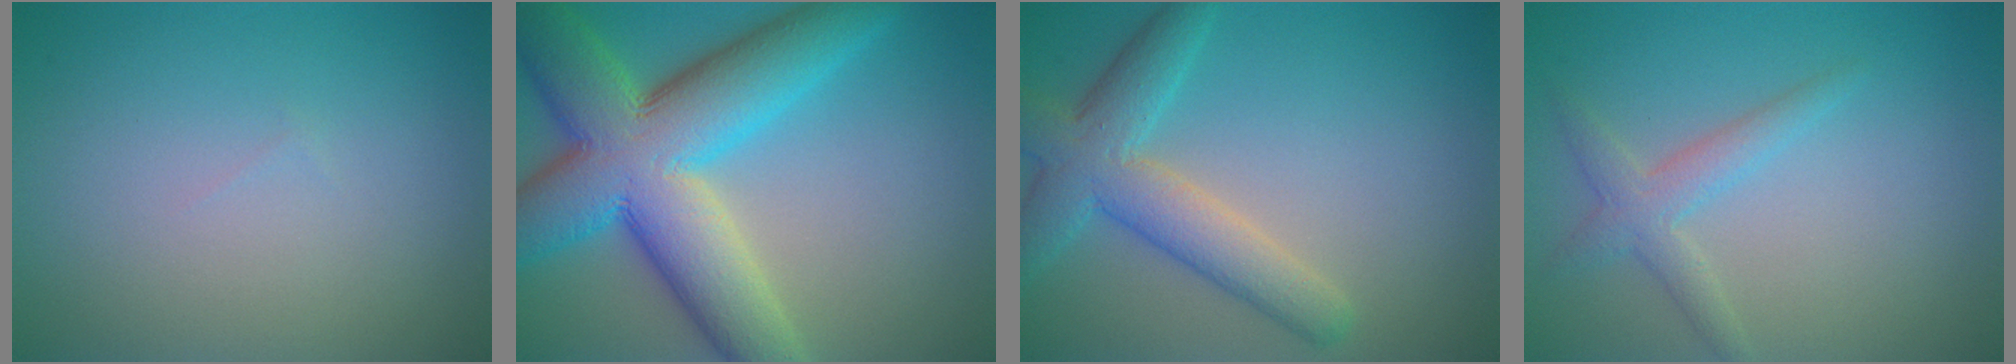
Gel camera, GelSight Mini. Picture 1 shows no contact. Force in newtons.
{"total": 13.3, "press": 13.3, "slide": 0.4}
{"total": 5.6, "press": 5.6, "slide": 0.4}
{"total": 2.4, "press": 2.4, "slide": 0.2}